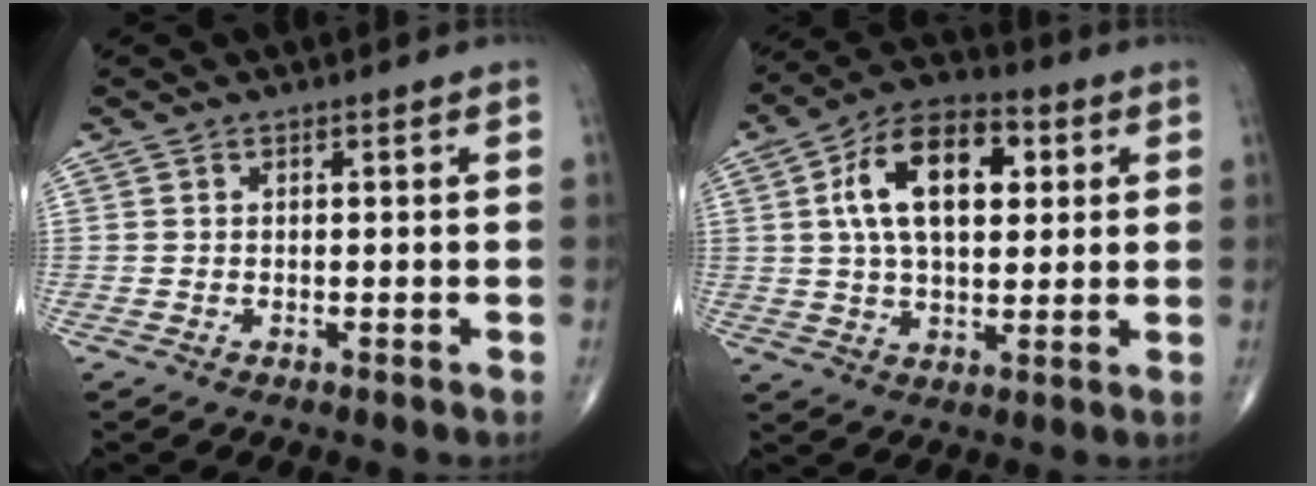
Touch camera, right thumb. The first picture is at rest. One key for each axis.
{"total": 16.0, "fx": 3.9, "fy": 9.0, "fz": 12.6, "tx": -0.199, "ty": 0.012, "tz": 0.062}